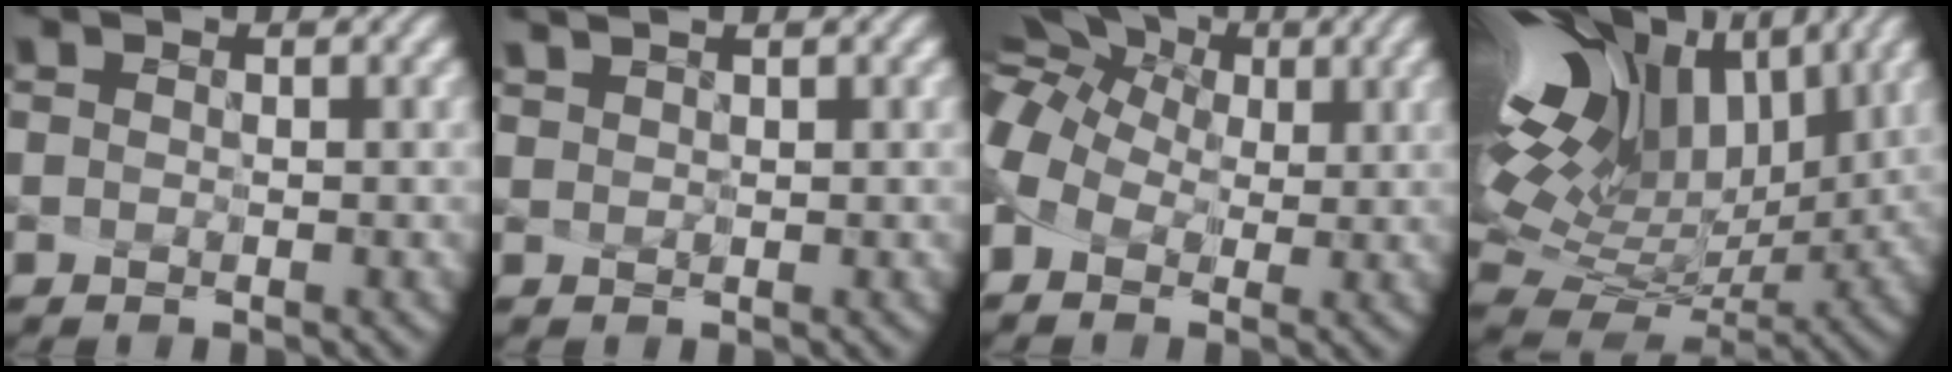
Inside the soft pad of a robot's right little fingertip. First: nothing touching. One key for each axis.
{"total": 1.1, "fx": 1.1, "fy": 0.1, "fz": 0.1, "tx": -0.032, "ty": -0.013, "tz": 0.046}
{"total": 9.1, "fx": 2.3, "fy": 6.9, "fz": 5.5, "tx": -0.137, "ty": 0.019, "tz": 0.036}
{"total": 14.6, "fx": 6.4, "fy": 7.8, "fz": 10.6, "tx": -0.236, "ty": 0.025, "tz": 0.144}